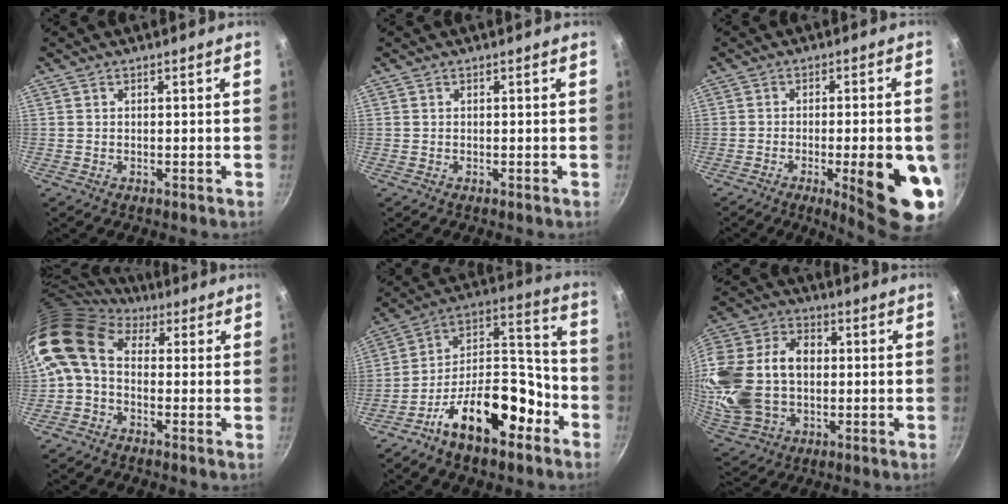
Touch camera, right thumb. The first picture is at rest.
{"total": 0.0}
{"total": 16.7, "force": [-4.5, 4.2, 15.5], "torque": [-0.176, 0.005, -0.053]}
{"total": 11.2, "force": [1.0, 8.0, 7.9], "torque": [-0.146, 0.025, -0.005]}
{"total": 19.9, "force": [-10.2, 9.6, 14.1], "torque": [-0.184, 0.092, -0.177]}
{"total": 22.2, "force": [0.6, 15.8, 15.7], "torque": [-0.312, 0.029, 0.017]}